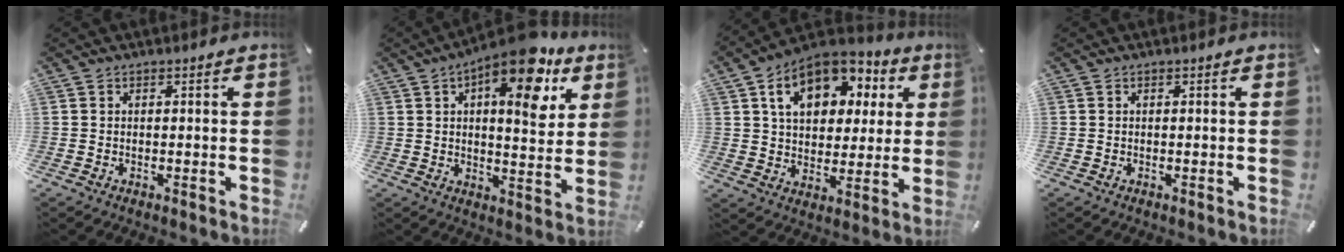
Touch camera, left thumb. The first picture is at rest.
{"total": 16.1, "force": [8.9, 6.0, 12.0], "torque": [-0.167, -0.049, 0.139]}
{"total": 15.0, "force": [6.7, 10.4, 8.5], "torque": [-0.140, -0.015, 0.123]}
{"total": 0.0}